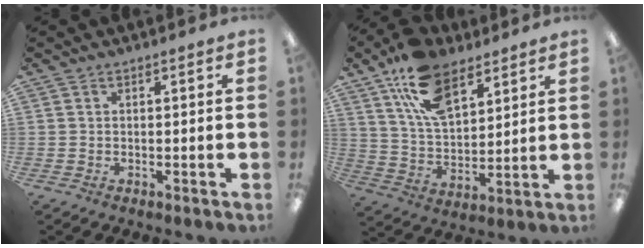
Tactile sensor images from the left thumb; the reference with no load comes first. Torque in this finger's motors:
{"motor_torque": [0.38, 0.39, 1.80, -0.96, 0.37]}